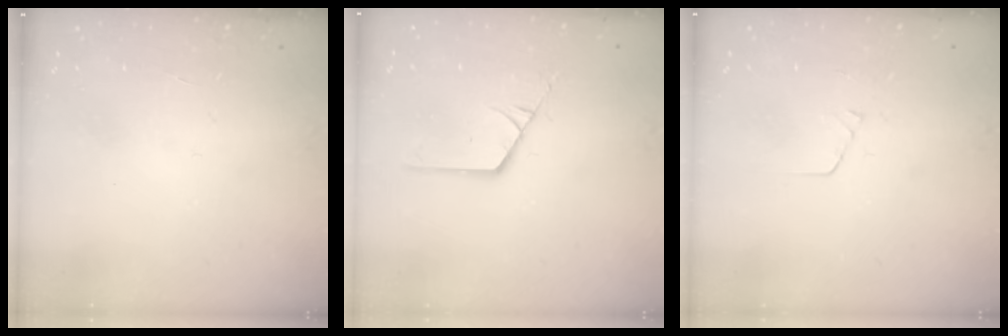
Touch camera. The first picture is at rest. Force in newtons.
{"total": 2.9, "press": 2.9, "slide": 0.1}
{"total": 3.2, "press": 3.2, "slide": 0.3}